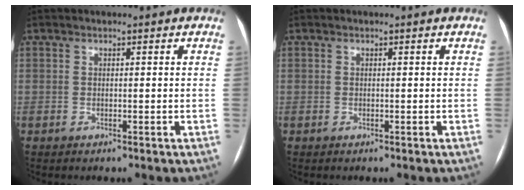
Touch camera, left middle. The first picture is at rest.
{"total": 0.0}